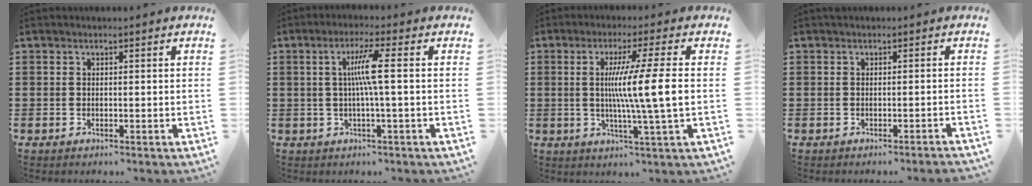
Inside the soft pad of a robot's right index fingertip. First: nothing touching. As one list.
[{"total": 5.6, "force": [0.4, -0.4, 5.5], "torque": [-0.106, -0.003, -0.001]}, {"total": 9.7, "force": [0.2, -0.7, 9.7], "torque": [-0.173, -0.008, -0.004]}, {"total": 0.7, "force": [-0.5, -0.2, 0.5], "torque": [-0.009, -0.002, -0.010]}]